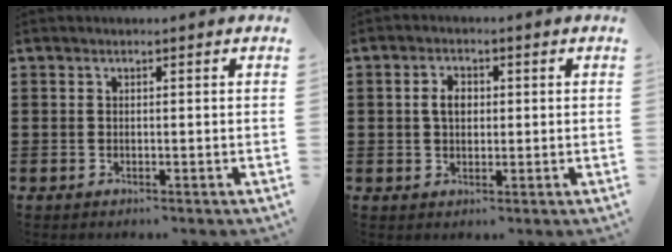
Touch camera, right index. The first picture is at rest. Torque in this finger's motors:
{"motor_torque": [0.52, 0.32, 0.34, 0.09]}